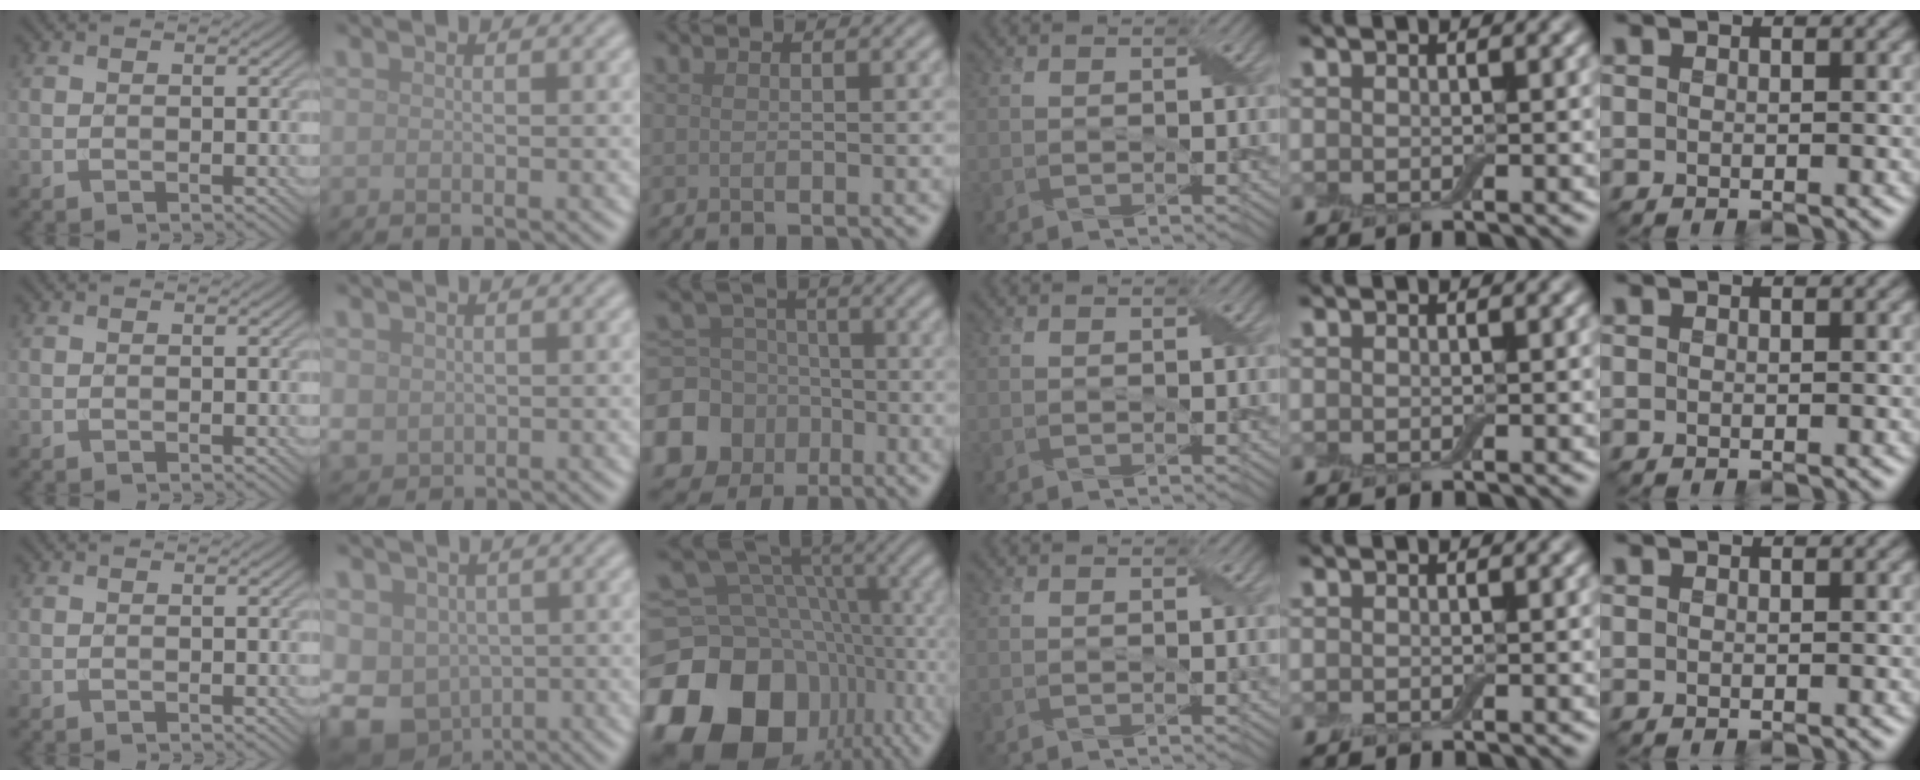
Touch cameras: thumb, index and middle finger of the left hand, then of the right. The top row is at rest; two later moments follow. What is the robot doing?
{"motion": "fold", "object": "aluminum foil"}